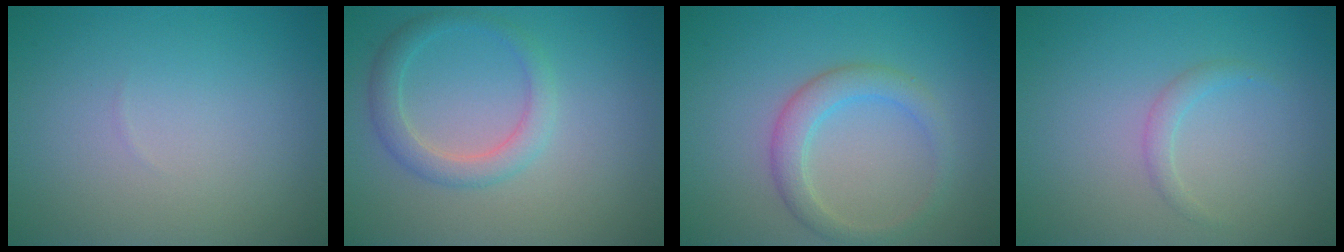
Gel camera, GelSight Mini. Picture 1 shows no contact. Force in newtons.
{"total": 2.7, "press": 2.7, "slide": 0.2}
{"total": 2.8, "press": 2.8, "slide": 0.1}
{"total": 1.1, "press": 1.1, "slide": 0.2}